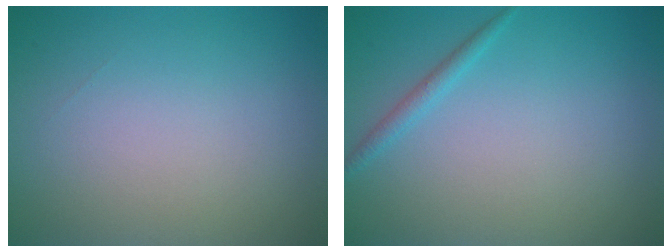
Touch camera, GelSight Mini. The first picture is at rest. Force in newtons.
{"total": 1.1, "press": 1.1, "slide": 0.1}